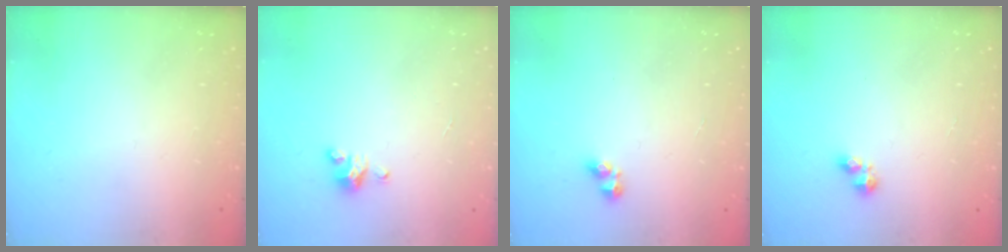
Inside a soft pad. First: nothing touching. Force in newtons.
{"total": 3.0, "press": 3.0, "slide": 0.3}
{"total": 2.8, "press": 2.6, "slide": 1.1}
{"total": 2.7, "press": 2.6, "slide": 0.3}